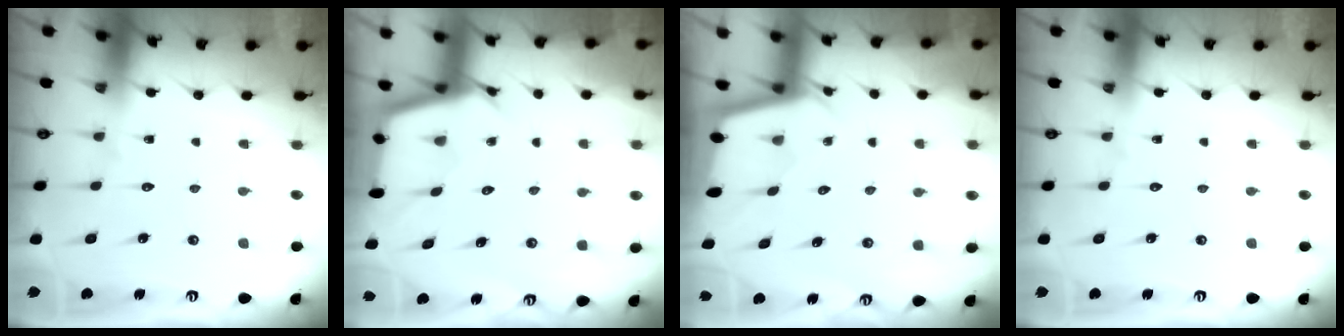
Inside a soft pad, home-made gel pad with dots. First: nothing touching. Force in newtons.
{"total": 2.8, "press": 2.8, "slide": 0.3}
{"total": 1.9, "press": 1.9, "slide": 0.1}
{"total": 0.0}